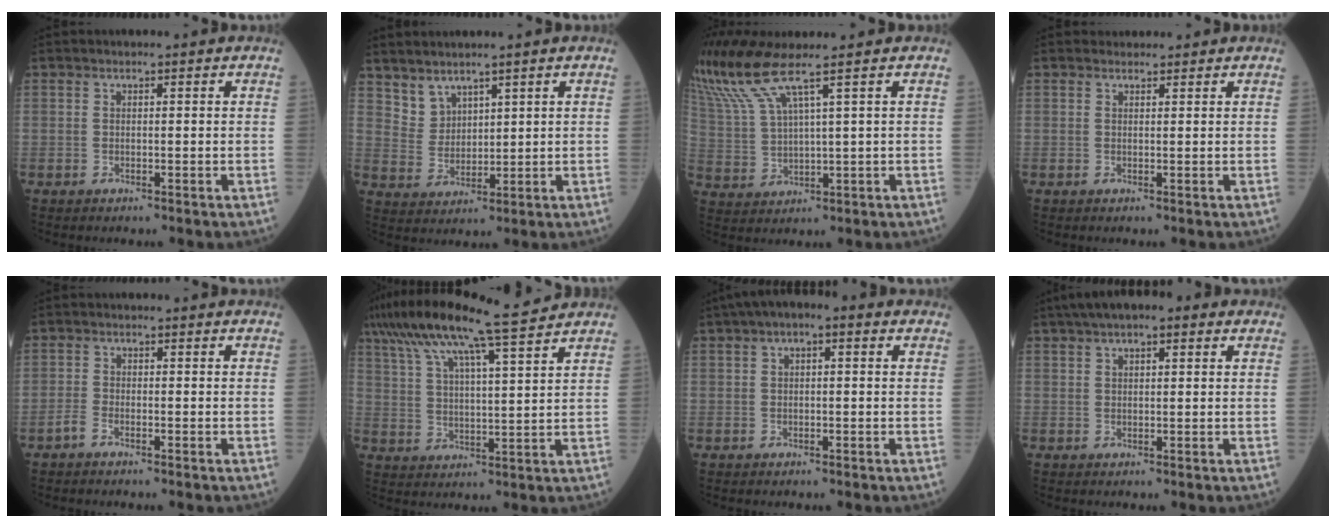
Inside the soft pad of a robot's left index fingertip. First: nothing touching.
{"total": 3.8, "force": [3.2, 1.9, 0.4], "torque": [-0.015, 0.007, 0.075]}
{"total": 9.2, "force": [6.9, -0.9, 5.9], "torque": [-0.145, 0.006, 0.149]}
{"total": 1.1, "force": [1.0, 0.4, -0.2], "torque": [-0.005, 0.006, 0.016]}
{"total": 1.5, "force": [-1.2, 0.3, 0.9], "torque": [-0.028, -0.002, -0.026]}
{"total": 17.2, "force": [14.2, 0.1, 9.8], "torque": [-0.185, 0.035, 0.231]}
{"total": 5.2, "force": [2.2, 2.0, 4.2], "torque": [-0.071, 0.033, 0.025]}
{"total": 7.8, "force": [4.7, 2.7, 5.6], "torque": [-0.093, 0.038, 0.069]}